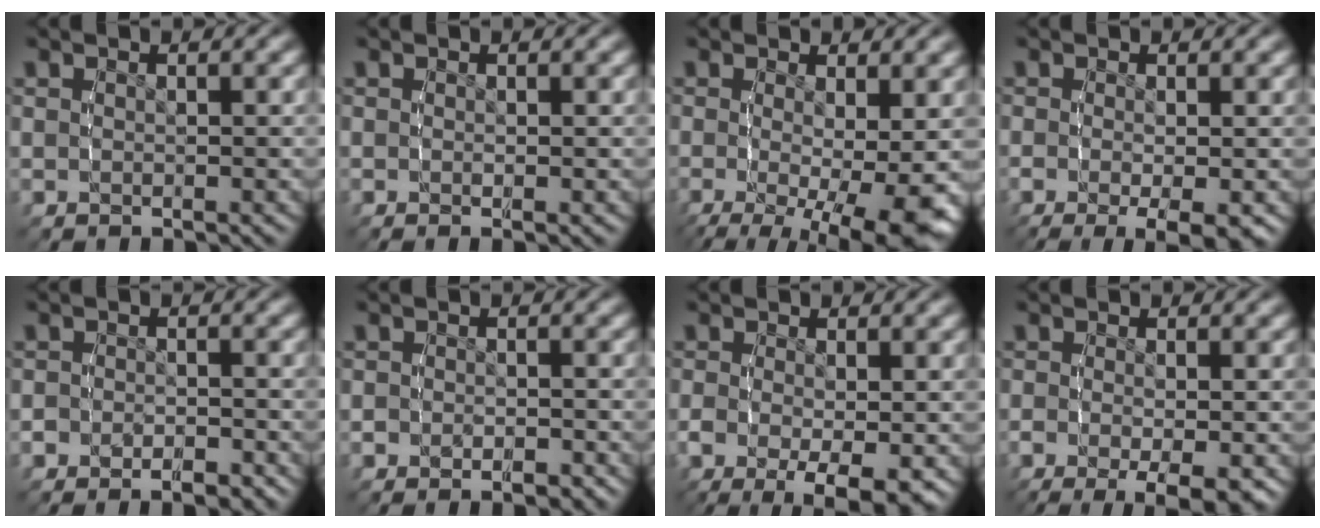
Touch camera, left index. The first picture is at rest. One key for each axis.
{"total": 0.0}
{"total": 10.0, "fx": -4.7, "fy": 3.8, "fz": 7.9, "tx": -0.128, "ty": -0.060, "tz": -0.043}
{"total": 5.5, "fx": -3.2, "fy": 1.8, "fz": 4.0, "tx": -0.066, "ty": -0.030, "tz": -0.031}
{"total": 2.2, "fx": -1.8, "fy": 1.1, "fz": 0.5, "tx": -0.010, "ty": -0.007, "tz": -0.027}
{"total": 1.7, "fx": -1.4, "fy": 0.7, "fz": 0.5, "tx": -0.009, "ty": -0.007, "tz": -0.018}
{"total": 6.2, "fx": -2.9, "fy": 2.3, "fz": 4.9, "tx": -0.086, "ty": -0.034, "tz": -0.023}
{"total": 6.0, "fx": -3.6, "fy": 2.3, "fz": 4.3, "tx": -0.073, "ty": -0.028, "tz": -0.038}